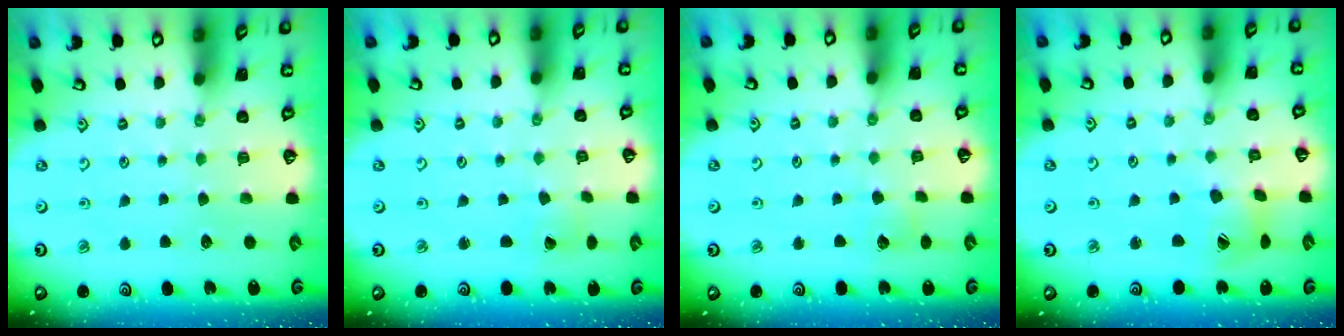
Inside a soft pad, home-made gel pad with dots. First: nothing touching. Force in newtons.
{"total": 1.0, "press": 1.0, "slide": 0.1}
{"total": 3.4, "press": 3.3, "slide": 0.4}
{"total": 7.3, "press": 7.2, "slide": 0.8}